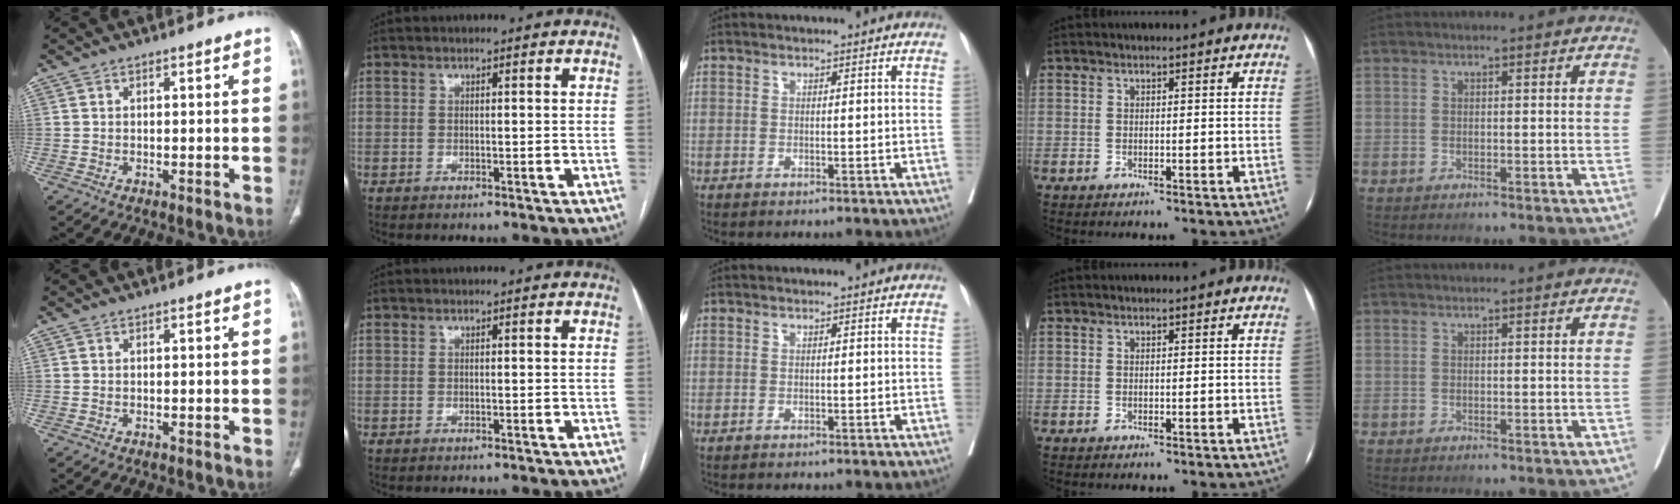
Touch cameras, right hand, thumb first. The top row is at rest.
{}